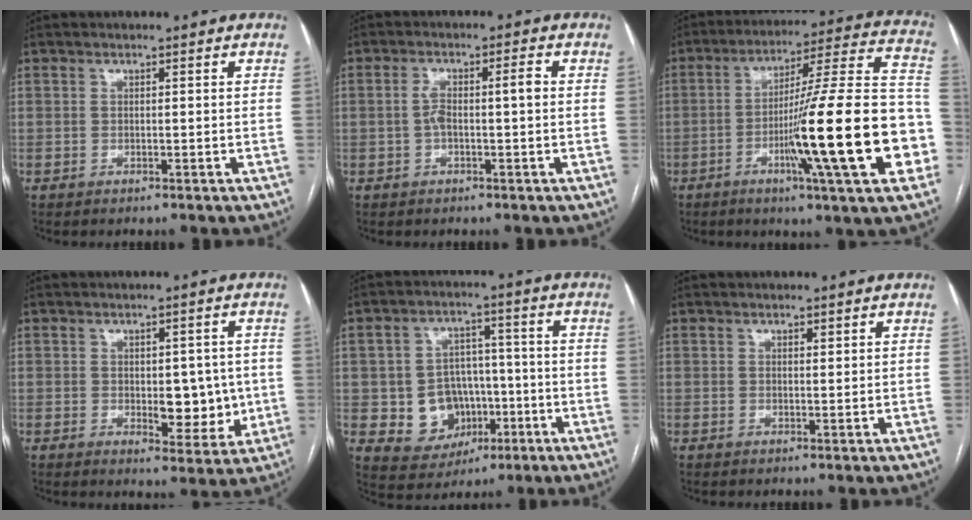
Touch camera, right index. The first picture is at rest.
{"total": 4.2, "force": [-0.2, 0.9, 4.1], "torque": [-0.081, 0.021, 0.001]}
{"total": 24.0, "force": [-6.8, 0.2, 23.0], "torque": [-0.297, -0.002, -0.109]}
{"total": 7.1, "force": [-0.4, 3.5, 6.2], "torque": [-0.070, 0.001, 0.006]}
{"total": 9.2, "force": [-1.7, 8.2, 3.8], "torque": [-0.062, 0.022, -0.011]}
{"total": 0.6, "force": [0.5, 0.2, 0.4], "torque": [-0.008, -0.003, 0.007]}